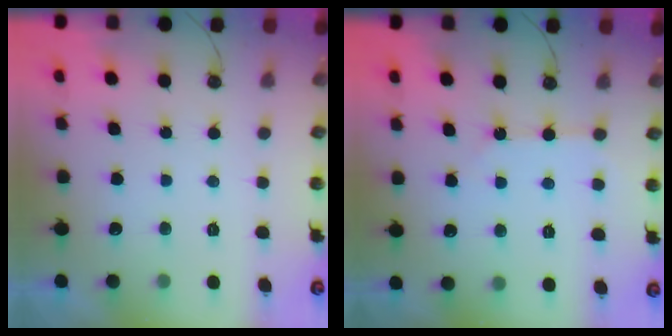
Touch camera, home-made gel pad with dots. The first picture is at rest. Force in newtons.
{"total": 3.1, "press": 3.1, "slide": 0.4}